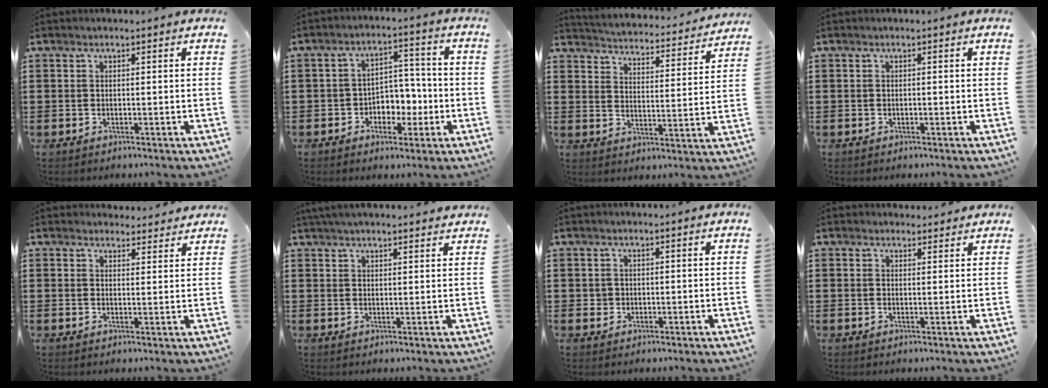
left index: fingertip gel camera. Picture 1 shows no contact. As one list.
[{"total": 4.9, "force": [-1.7, 4.0, 2.4], "torque": [-0.046, 0.008, -0.037]}, {"total": 3.7, "force": [3.7, -0.1, 0.1], "torque": [-0.026, -0.036, 0.057]}, {"total": 0.0}, {"total": 3.1, "force": [2.9, 0.8, 0.2], "torque": [-0.006, -0.012, 0.054]}, {"total": 3.2, "force": [3.1, 0.1, 0.8], "torque": [-0.023, -0.003, 0.060]}, {"total": 1.0, "force": [0.2, 1.0, 0.1], "torque": [-0.005, 0.005, 0.004]}, {"total": 1.7, "force": [1.7, 0.5, 0.1], "torque": [0.003, 0.000, 0.031]}]